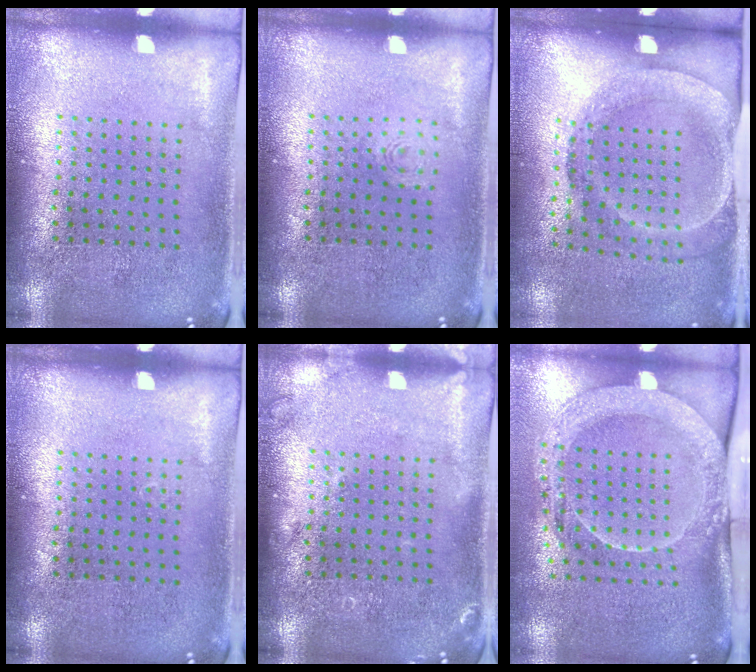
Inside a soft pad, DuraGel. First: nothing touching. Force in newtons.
{"total": 0.6, "press": 0.6, "slide": 0.1}
{"total": 1.8, "press": 1.2, "slide": 1.4}
{"total": 0.0}
{"total": 1.2, "press": 1.2, "slide": 0.3}
{"total": 2.1, "press": 2.0, "slide": 0.5}